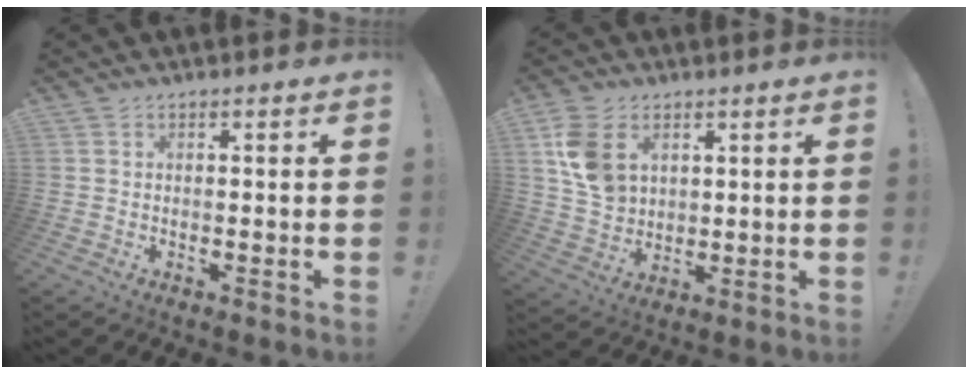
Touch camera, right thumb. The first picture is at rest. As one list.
[{"total": 11.5, "force": [4.4, 8.4, 6.5], "torque": [-0.114, -0.009, 0.088]}]